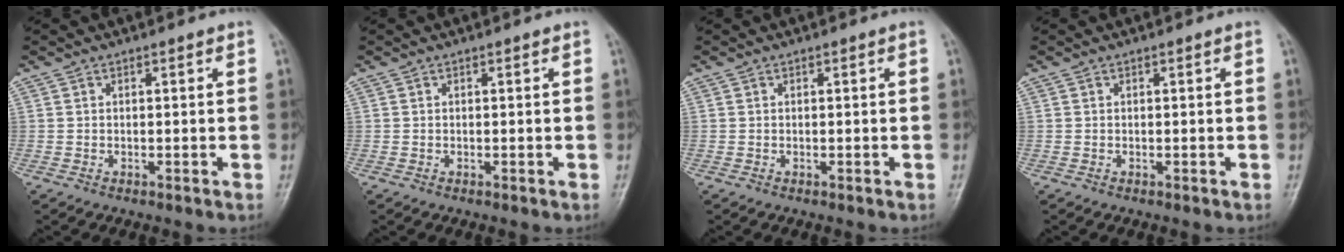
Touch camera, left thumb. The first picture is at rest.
{"total": 0.0}
{"total": 0.0}
{"total": 0.0}